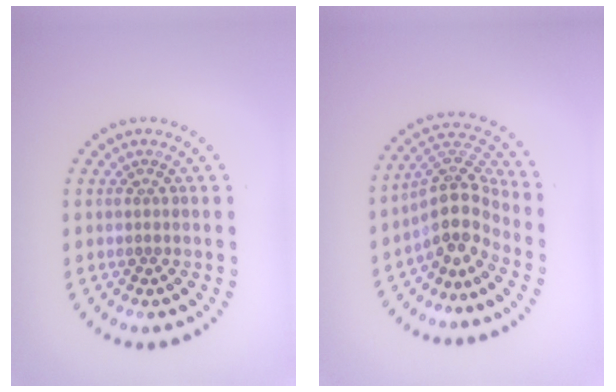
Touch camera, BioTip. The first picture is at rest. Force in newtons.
{"total": 4.4, "press": 3.3, "slide": 2.9}